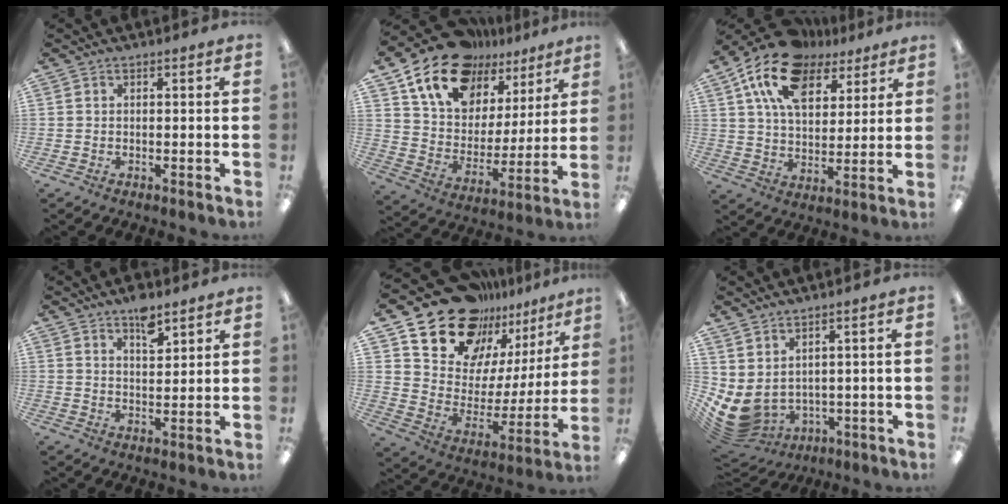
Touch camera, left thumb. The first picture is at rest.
{"total": 18.0, "force": [13.2, 10.2, 6.8], "torque": [-0.146, -0.080, 0.244]}
{"total": 17.7, "force": [10.8, 10.2, 9.7], "torque": [-0.188, -0.039, 0.198]}
{"total": 5.9, "force": [4.5, 2.5, 2.9], "torque": [-0.036, -0.027, 0.076]}
{"total": 19.6, "force": [16.2, 10.0, 4.6], "torque": [-0.100, -0.133, 0.295]}
{"total": 5.2, "force": [0.8, 4.1, 3.2], "torque": [-0.105, -0.030, 0.017]}